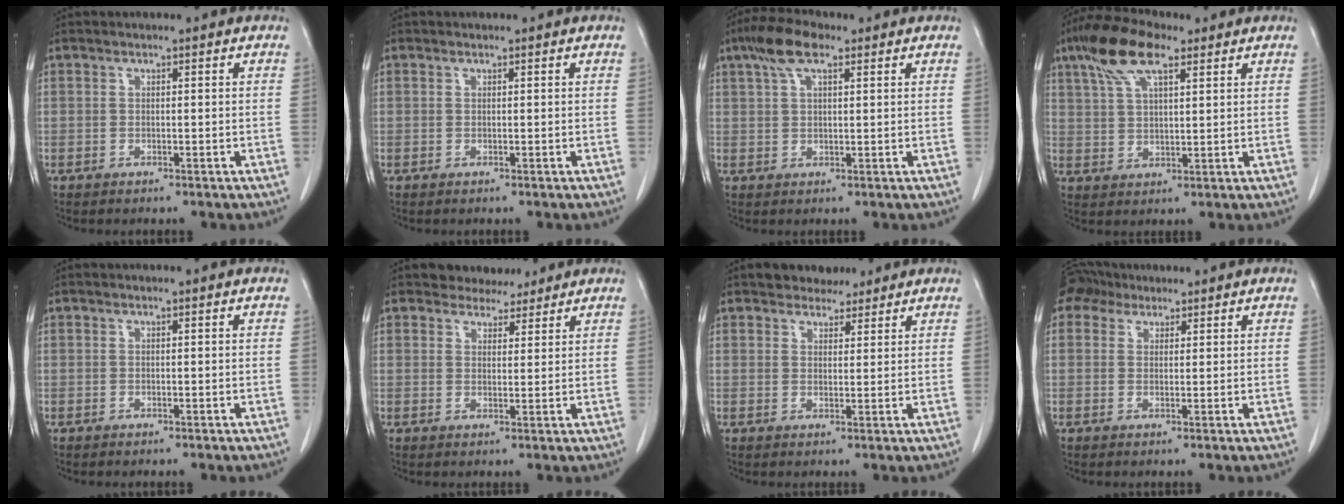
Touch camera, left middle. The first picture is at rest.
{"total": 0.0}
{"total": 6.3, "force": [3.7, 2.0, 4.7], "torque": [-0.100, 0.022, 0.068]}
{"total": 9.7, "force": [5.8, 3.0, 7.1], "torque": [-0.146, 0.023, 0.110]}
{"total": 0.0}
{"total": 4.1, "force": [3.7, 1.7, 0.5], "torque": [-0.003, 0.002, 0.055]}
{"total": 3.9, "force": [3.4, 1.8, 0.8], "torque": [-0.009, 0.006, 0.053]}
{"total": 3.5, "force": [2.7, 2.1, 0.3], "torque": [-0.012, 0.020, 0.048]}